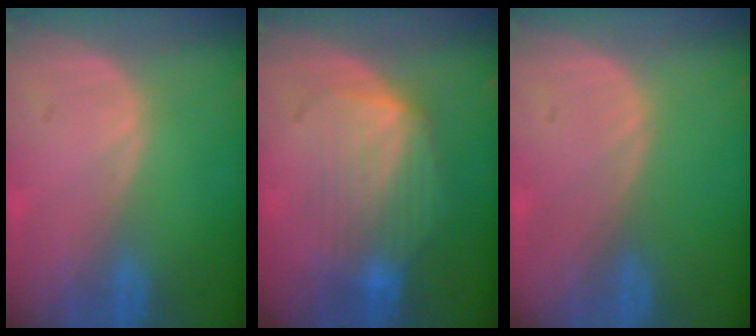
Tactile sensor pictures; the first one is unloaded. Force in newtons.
{"total": 7.4, "press": 7.3, "slide": 1.4}
{"total": 0.0}